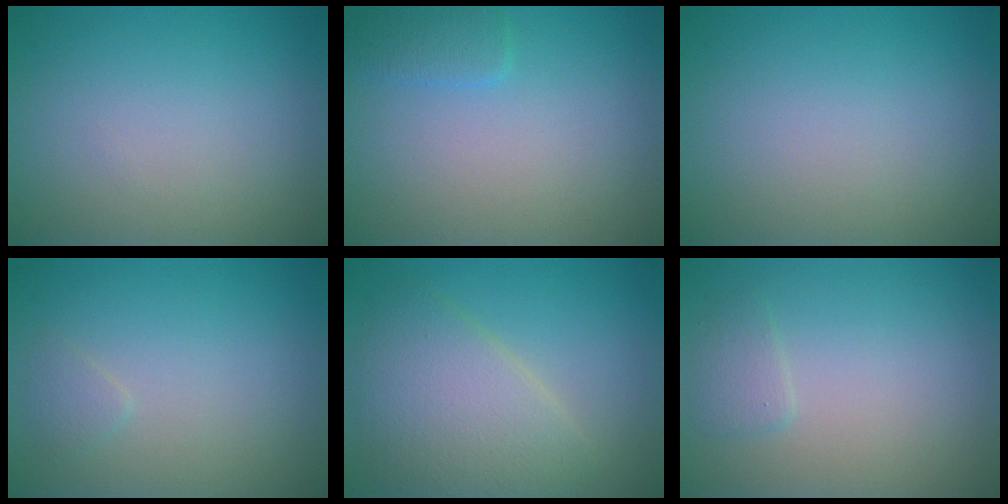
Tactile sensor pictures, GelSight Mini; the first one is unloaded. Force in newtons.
{"total": 1.5, "press": 1.5, "slide": 0.1}
{"total": 0.0}
{"total": 0.8, "press": 0.8, "slide": 0.1}
{"total": 6.0, "press": 6.0, "slide": 0.1}
{"total": 1.1, "press": 1.1, "slide": 0.2}